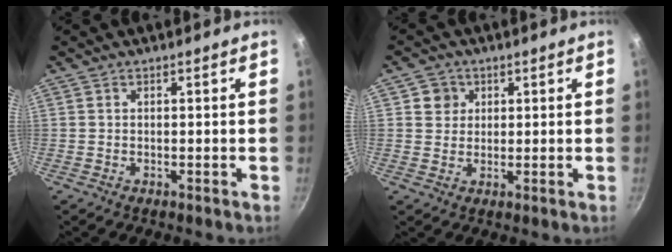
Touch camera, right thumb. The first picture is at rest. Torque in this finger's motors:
{"motor_torque": [0.32, 0.26, 0.44, 0.07, 0.00]}